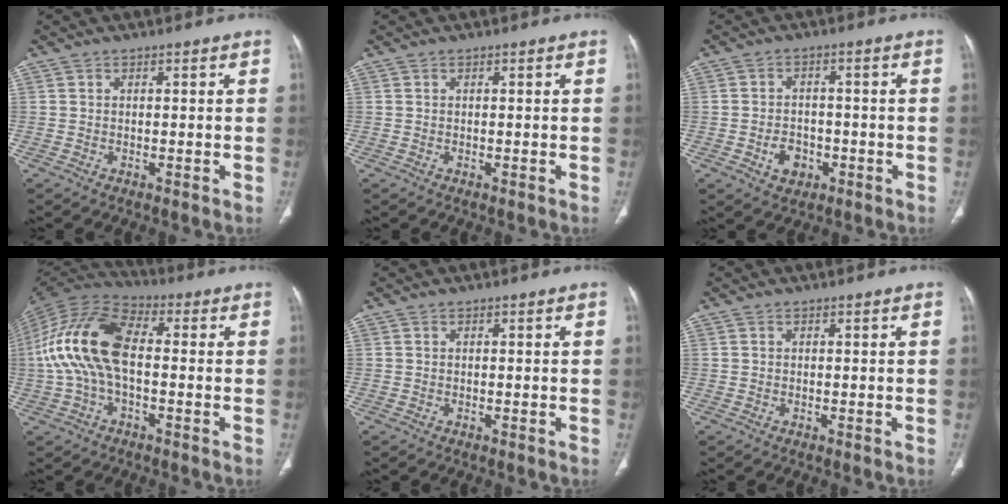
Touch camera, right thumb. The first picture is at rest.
{"total": 0.0}
{"total": 5.1, "force": [-1.9, 3.9, 2.6], "torque": [-0.029, 0.016, -0.025]}
{"total": 15.5, "force": [-0.5, 8.3, 13.0], "torque": [-0.272, 0.036, -0.017]}
{"total": 0.0}
{"total": 0.0}